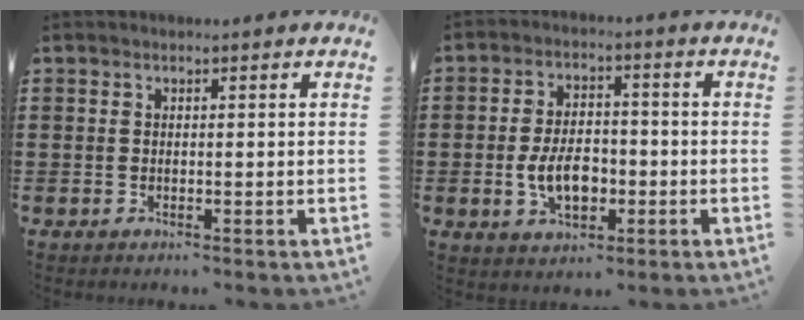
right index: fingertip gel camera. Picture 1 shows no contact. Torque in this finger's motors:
{"motor_torque": [1.23, 0.90, 0.61, 0.17]}